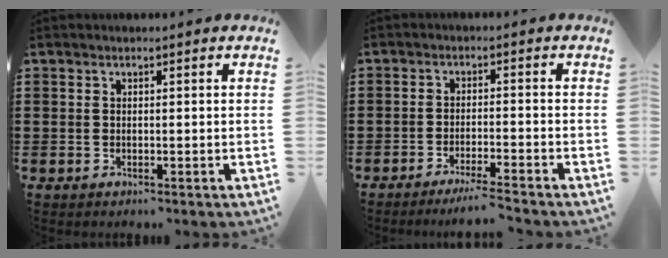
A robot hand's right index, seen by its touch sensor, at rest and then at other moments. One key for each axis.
{"total": 3.4, "fx": -3.2, "fy": -0.5, "fz": 1.2, "tx": -0.021, "ty": -0.005, "tz": -0.063}